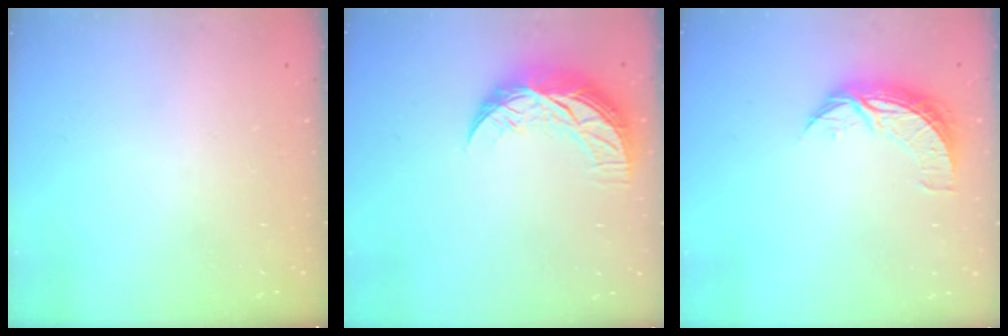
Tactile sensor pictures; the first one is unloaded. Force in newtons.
{"total": 11.2, "press": 11.1, "slide": 0.9}
{"total": 8.8, "press": 8.8, "slide": 0.5}